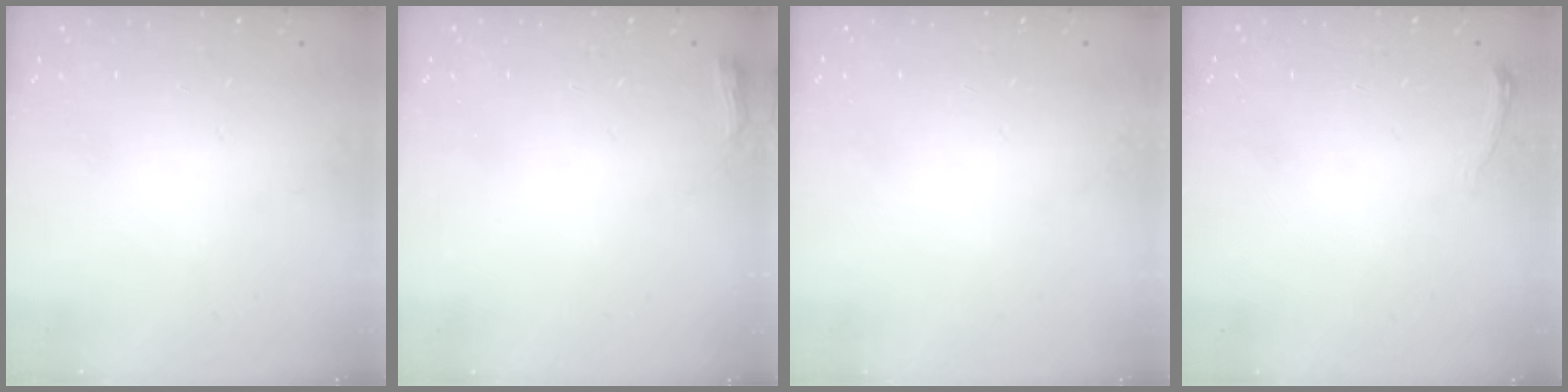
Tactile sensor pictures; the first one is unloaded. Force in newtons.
{"total": 4.7, "press": 4.6, "slide": 0.8}
{"total": 13.0, "press": 3.6, "slide": 12.5}
{"total": 4.5, "press": 4.3, "slide": 1.1}